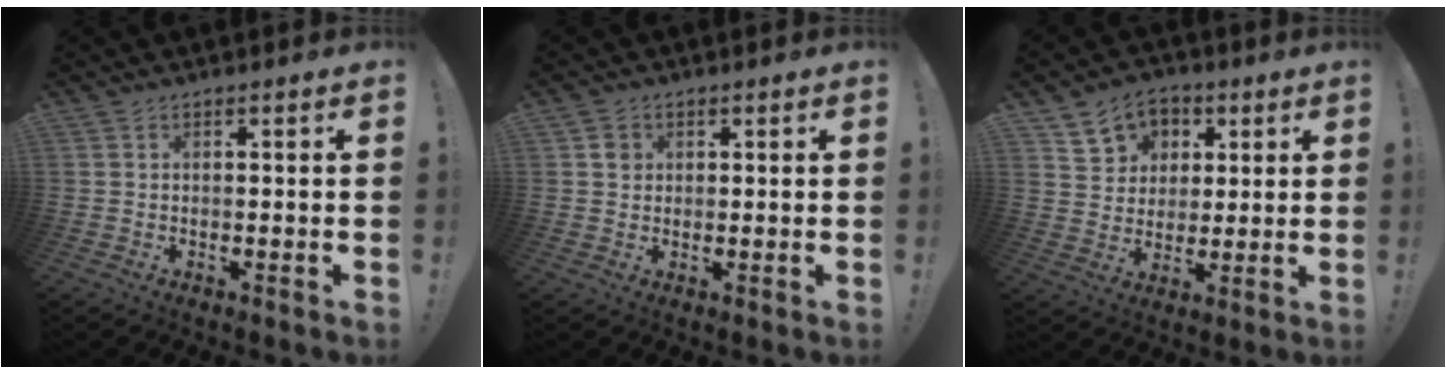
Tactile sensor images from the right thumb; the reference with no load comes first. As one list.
[{"total": 2.7, "force": [0.7, 2.6, 0.4], "torque": [0.010, -0.003, 0.011]}, {"total": 9.1, "force": [4.2, 7.7, 2.4], "torque": [-0.034, -0.025, 0.086]}]